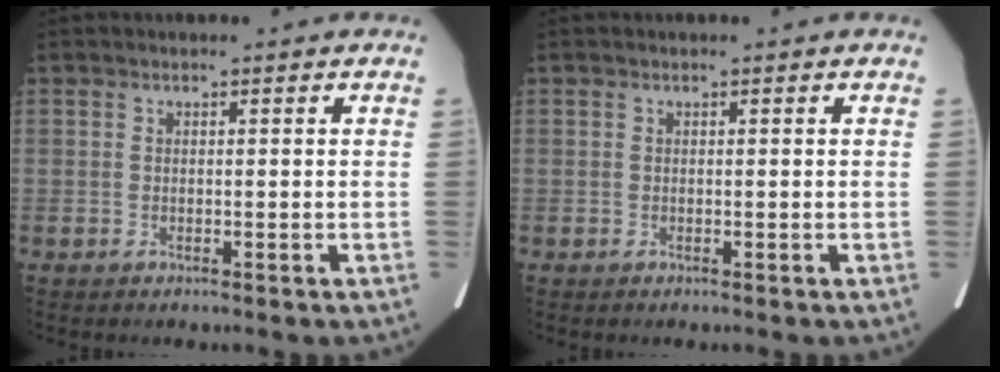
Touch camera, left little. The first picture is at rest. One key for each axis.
{"total": 0.0}